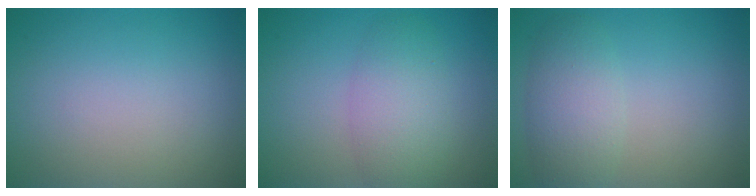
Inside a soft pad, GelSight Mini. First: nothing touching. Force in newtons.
{"total": 4.2, "press": 4.2, "slide": 0.1}
{"total": 3.7, "press": 3.7, "slide": 0.1}